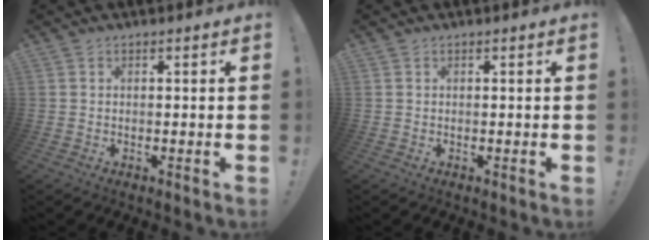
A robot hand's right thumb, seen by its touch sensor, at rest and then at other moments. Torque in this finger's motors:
{"motor_torque": [-0.02, 0.01, -0.04, 0.04, 0.04]}